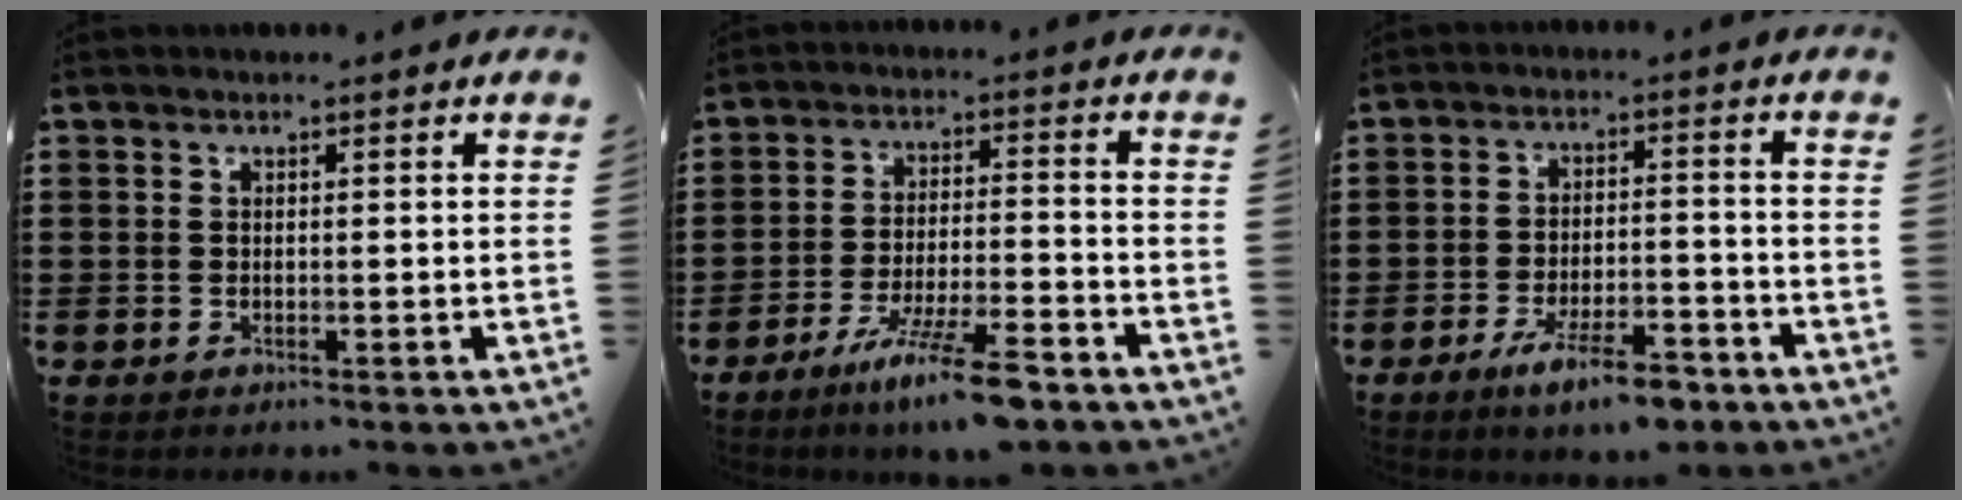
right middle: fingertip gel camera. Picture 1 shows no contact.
{"total": 9.9, "force": [-7.3, 1.0, 6.6], "torque": [-0.125, -0.004, -0.134]}
{"total": 7.7, "force": [-5.8, 1.6, 4.8], "torque": [-0.093, -0.002, -0.106]}